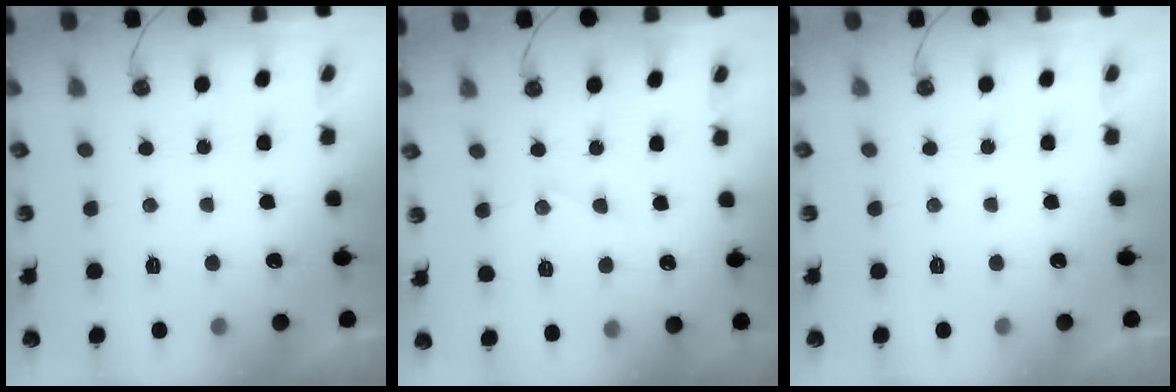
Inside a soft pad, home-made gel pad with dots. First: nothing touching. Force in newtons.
{"total": 7.6, "press": 7.6, "slide": 0.6}
{"total": 0.0}